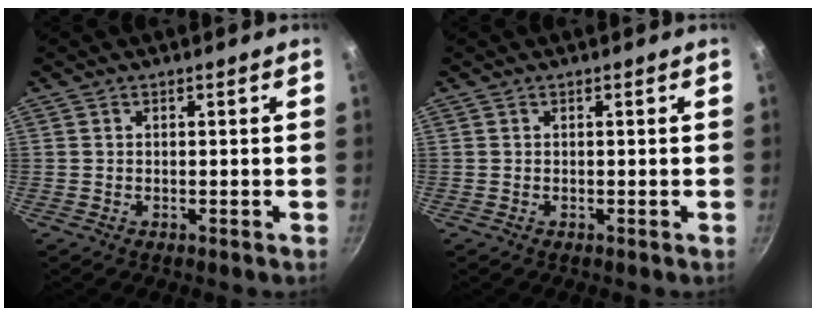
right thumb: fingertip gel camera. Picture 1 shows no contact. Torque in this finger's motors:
{"motor_torque": [-0.13, -0.13, 0.17, 0.00, 0.00]}